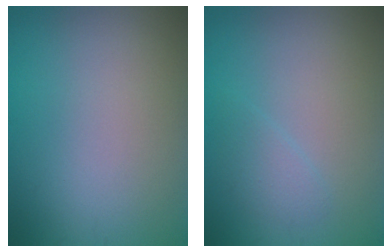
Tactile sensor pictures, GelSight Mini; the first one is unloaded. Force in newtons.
{"total": 1.3, "press": 1.3, "slide": 0.1}